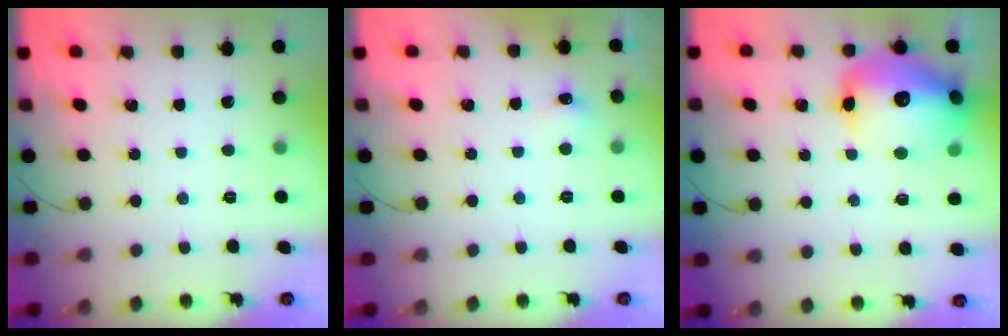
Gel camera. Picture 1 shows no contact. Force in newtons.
{"total": 4.3, "press": 4.1, "slide": 1.0}
{"total": 19.8, "press": 19.5, "slide": 3.6}